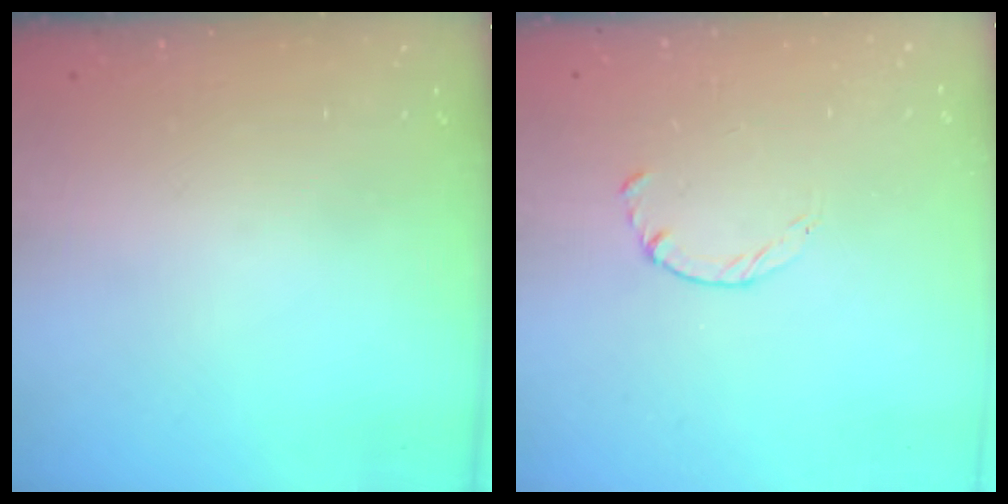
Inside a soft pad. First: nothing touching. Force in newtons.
{"total": 1.8, "press": 1.7, "slide": 0.3}